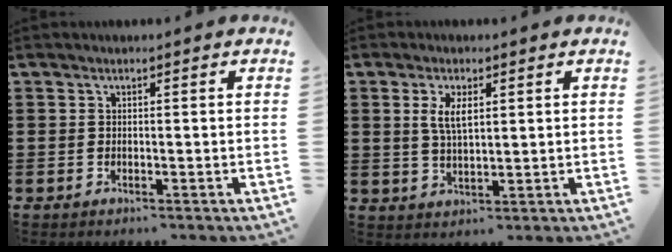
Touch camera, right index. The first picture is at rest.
{"total": 4.3, "force": [1.3, 1.6, 3.7], "torque": [-0.079, 0.005, 0.021]}